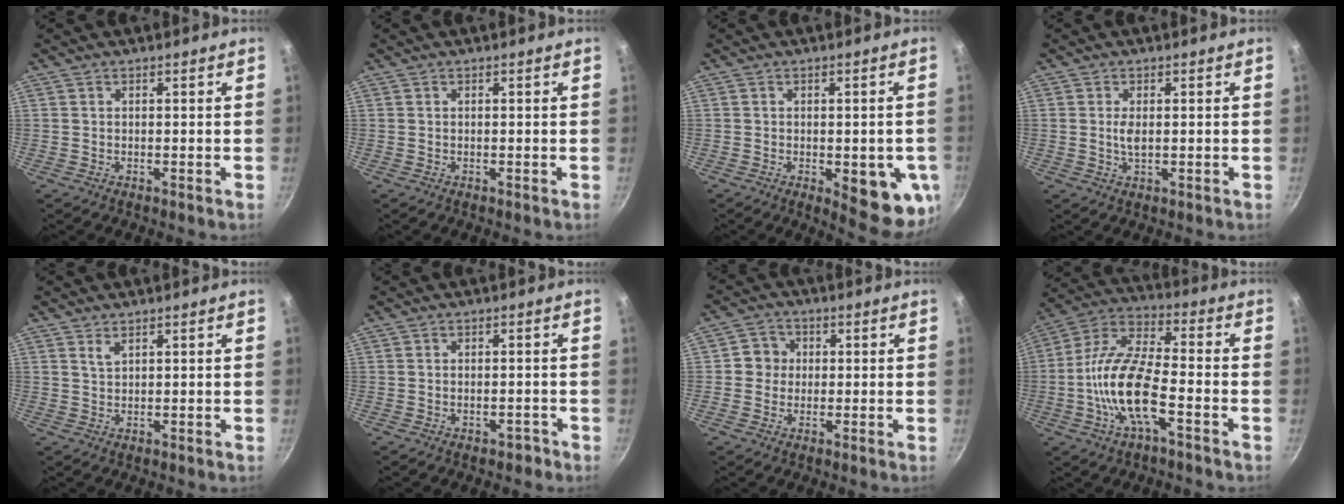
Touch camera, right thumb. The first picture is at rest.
{"total": 0.0}
{"total": 11.8, "force": [-3.8, 4.8, 10.1], "torque": [-0.106, -0.001, -0.033]}
{"total": 2.3, "force": [0.2, 1.0, 2.0], "torque": [-0.043, -0.004, 0.006]}
{"total": 1.5, "force": [1.1, 0.5, 0.8], "torque": [-0.013, -0.007, 0.024]}
{"total": 1.6, "force": [-1.1, 0.9, 0.6], "torque": [-0.008, 0.017, -0.011]}
{"total": 4.8, "force": [0.2, 4.6, 1.5], "torque": [0.002, 0.009, -0.003]}
{"total": 15.3, "force": [-4.2, 5.8, 13.5], "torque": [-0.276, 0.039, -0.081]}